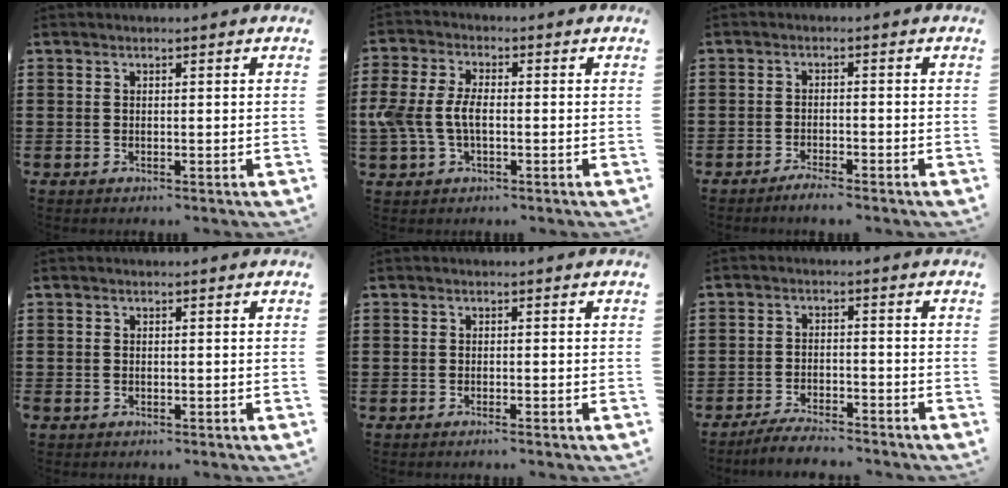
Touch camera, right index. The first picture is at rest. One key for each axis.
{"total": 5.6, "fx": -0.8, "fy": 3.2, "fz": 4.5, "tx": -0.127, "ty": -0.008, "tz": -0.027}
{"total": 2.0, "fx": -1.9, "fy": 0.1, "fz": 0.6, "tx": -0.013, "ty": 0.004, "tz": -0.035}
{"total": 0.0}
{"total": 0.7, "fx": -0.5, "fy": -0.1, "fz": 0.5, "tx": -0.009, "ty": -0.004, "tz": -0.008}
{"total": 3.6, "fx": -3.5, "fy": 0.4, "fz": 0.8, "tx": -0.016, "ty": 0.007, "tz": -0.071}